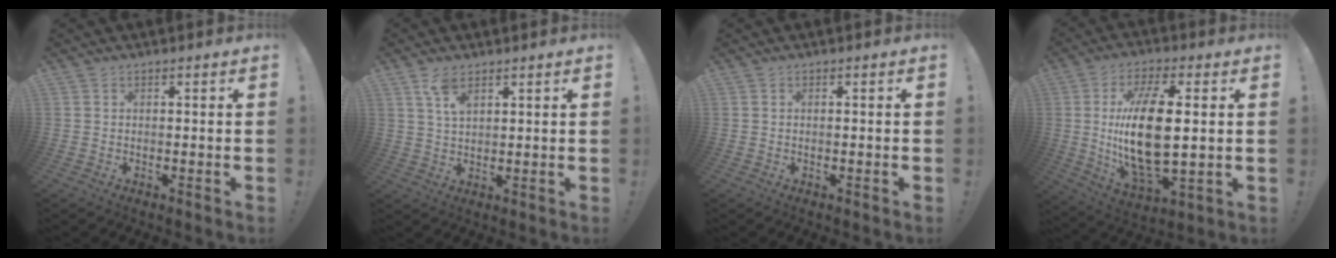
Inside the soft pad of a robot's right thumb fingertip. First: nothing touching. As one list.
[{"total": 5.5, "force": [3.4, 2.4, 3.6], "torque": [-0.063, -0.013, 0.060]}, {"total": 0.0}, {"total": 19.6, "force": [1.9, 8.1, 17.7], "torque": [-0.345, -0.015, 0.028]}]